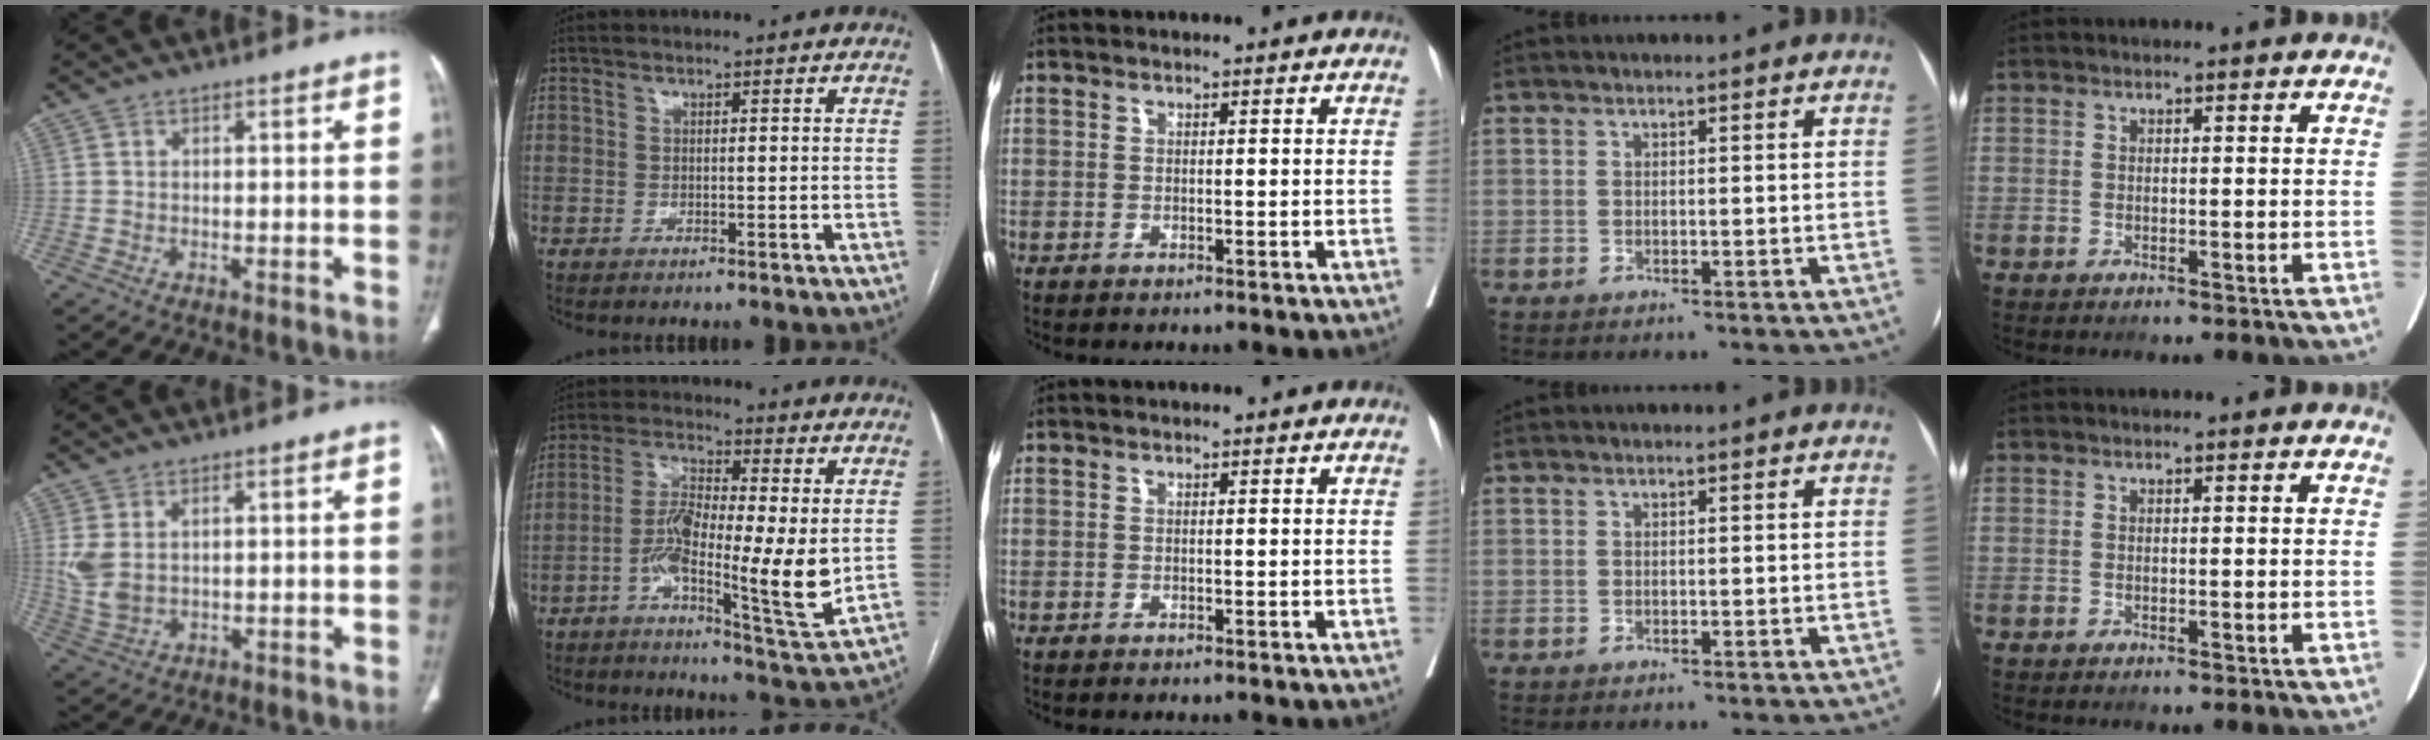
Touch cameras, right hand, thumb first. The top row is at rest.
{"thumb": {"total": 5.3, "force": [1.4, 3.1, 4.1], "torque": [-0.099, -0.001, 0.041]}, "index": {"total": 13.4, "force": [-1.4, 2.1, 13.1], "torque": [-0.234, -0.006, -0.026]}}